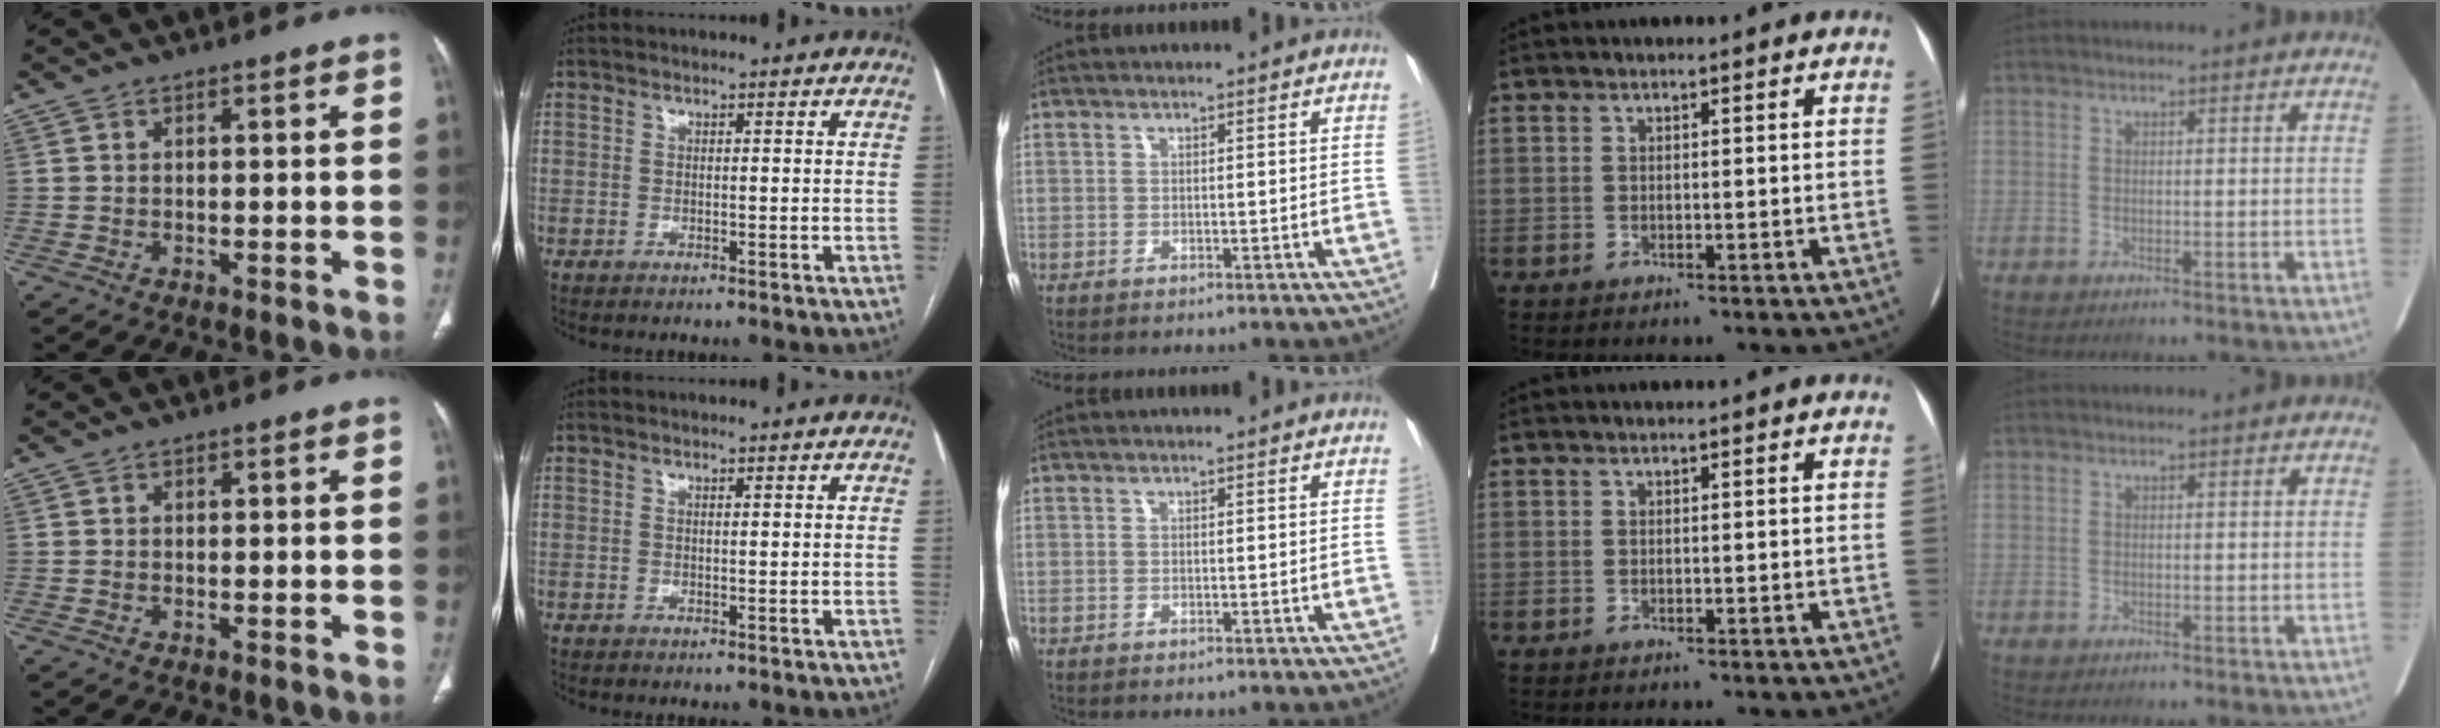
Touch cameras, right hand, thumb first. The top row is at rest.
{}